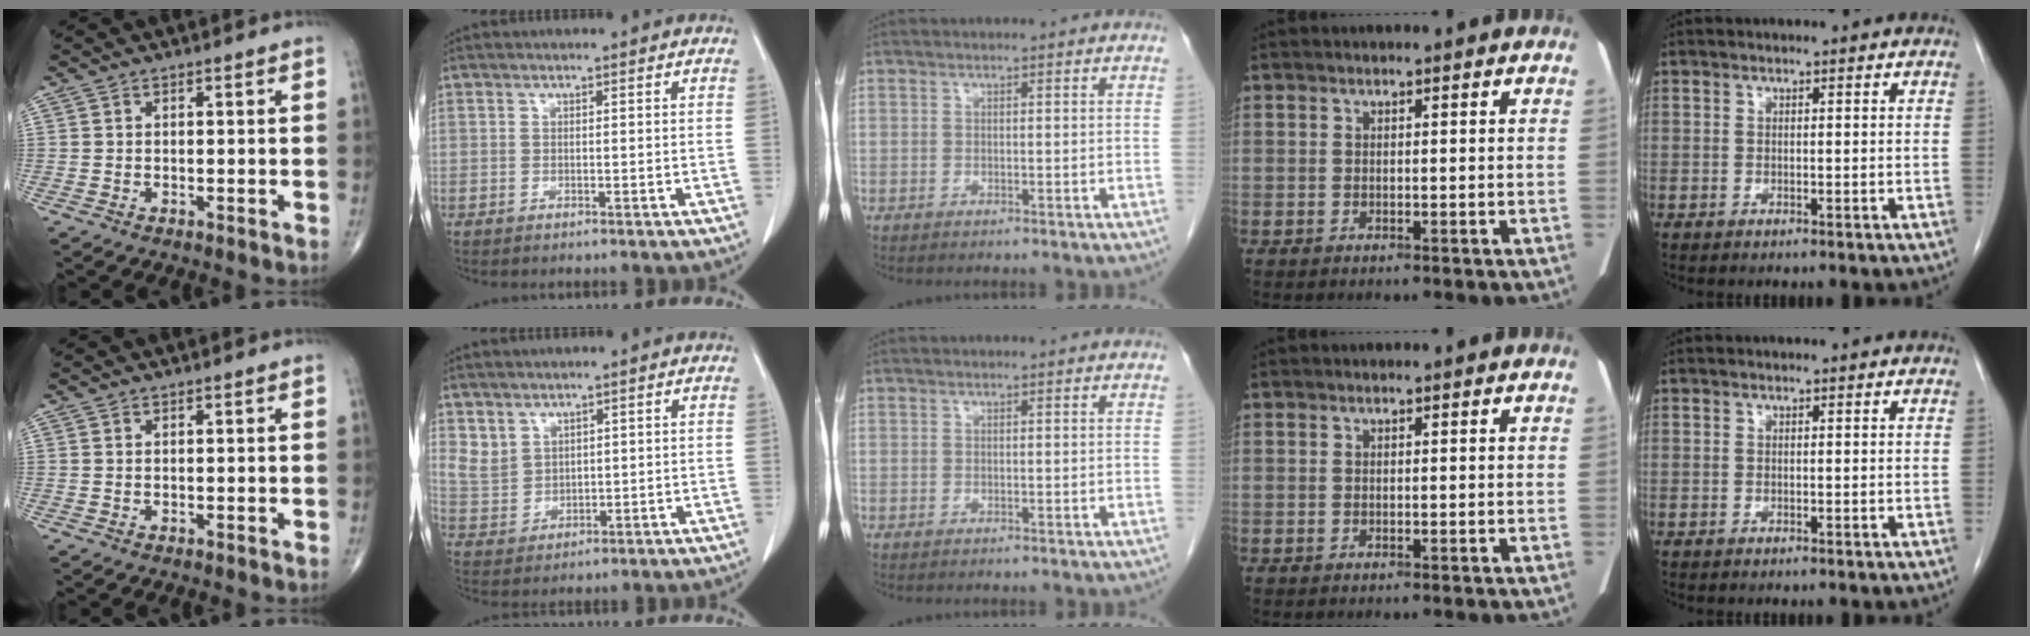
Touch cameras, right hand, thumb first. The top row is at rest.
{"index": {"total": 4.5, "force": [3.0, 3.2, 0.9], "torque": [-0.019, 0.001, 0.077]}}